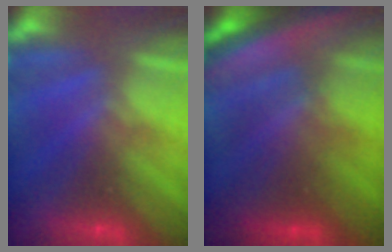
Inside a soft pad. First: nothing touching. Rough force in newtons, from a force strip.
{"total": 7.5}